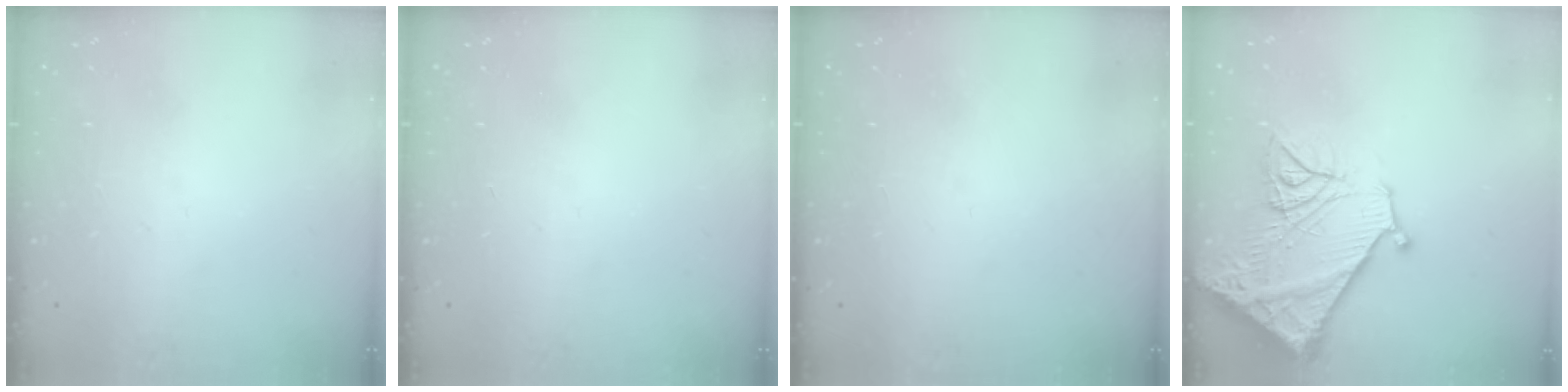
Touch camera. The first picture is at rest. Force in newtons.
{"total": 0.0}
{"total": 1.5, "press": 1.5, "slide": 0.1}
{"total": 22.0, "press": 21.8, "slide": 2.5}